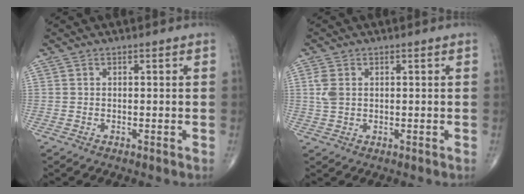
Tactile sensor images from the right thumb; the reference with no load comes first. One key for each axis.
{"total": 3.3, "fx": 0.7, "fy": 2.2, "fz": 2.4, "tx": -0.059, "ty": 0.003, "tz": 0.017}